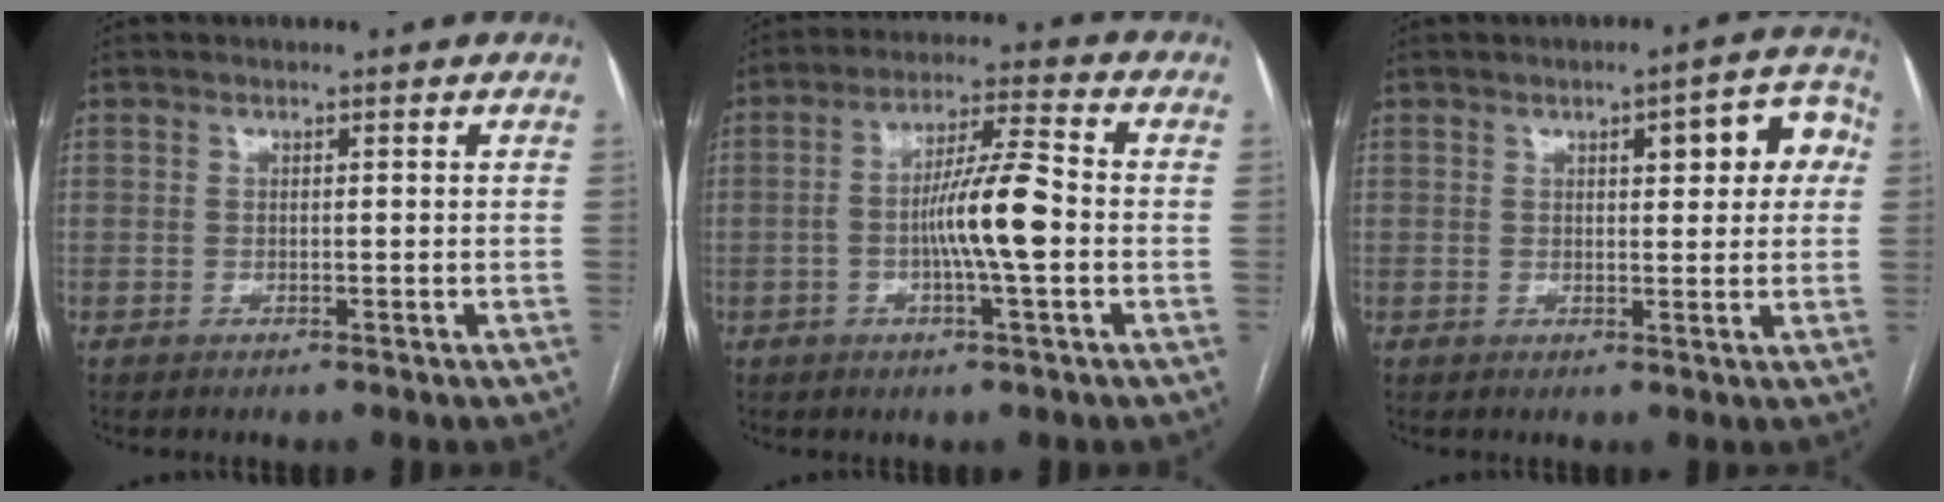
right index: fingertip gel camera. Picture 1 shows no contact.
{"total": 9.4, "force": [-1.6, 0.6, 9.2], "torque": [-0.167, 0.010, -0.033]}
{"total": 7.6, "force": [2.2, 2.3, 6.9], "torque": [-0.073, 0.024, 0.021]}